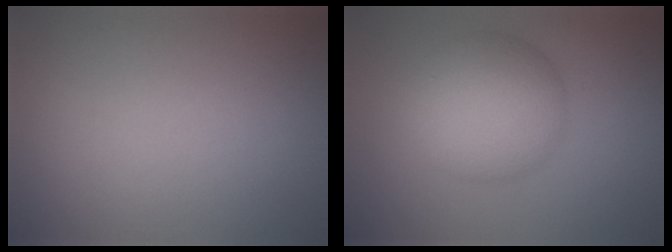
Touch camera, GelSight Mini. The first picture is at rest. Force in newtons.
{"total": 7.4, "press": 7.4, "slide": 0.0}